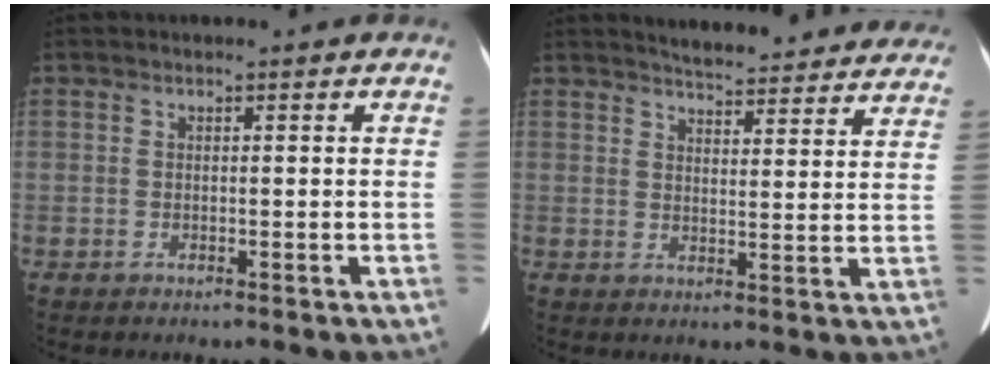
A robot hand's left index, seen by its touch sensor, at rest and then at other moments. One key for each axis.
{"total": 18.1, "fx": 16.9, "fy": 3.7, "fz": 5.3, "tx": -0.055, "ty": -0.015, "tz": 0.192}